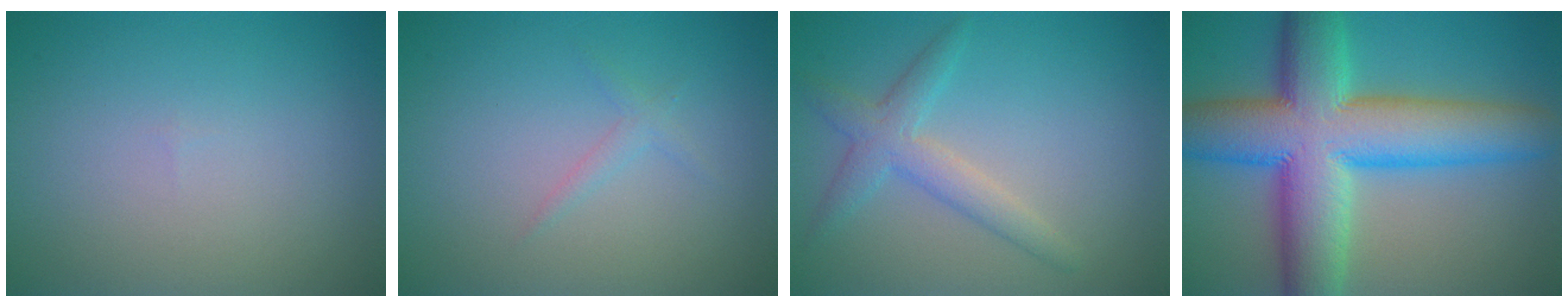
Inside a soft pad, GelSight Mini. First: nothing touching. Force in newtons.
{"total": 1.0, "press": 1.0, "slide": 0.0}
{"total": 3.0, "press": 3.0, "slide": 0.1}
{"total": 13.3, "press": 13.3, "slide": 0.3}